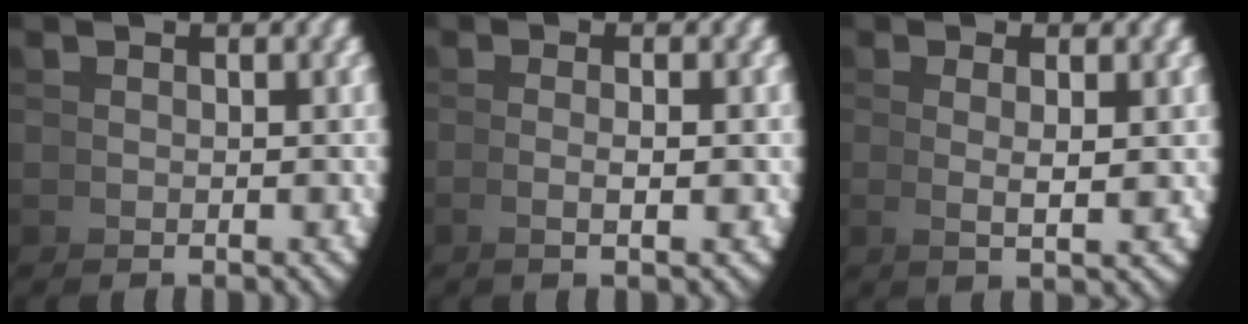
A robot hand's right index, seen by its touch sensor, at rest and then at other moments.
{"total": 2.0, "force": [-0.2, -0.7, 1.8], "torque": [-0.031, 0.002, -0.004]}
{"total": 2.3, "force": [0.7, -0.6, 2.1], "torque": [-0.037, -0.002, 0.019]}